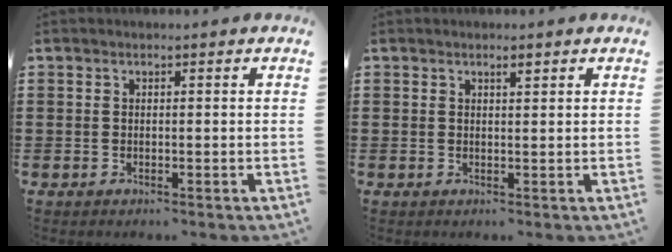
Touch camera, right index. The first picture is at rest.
{"total": 1.2, "force": [0.8, 0.3, 0.9], "torque": [-0.010, -0.001, 0.011]}